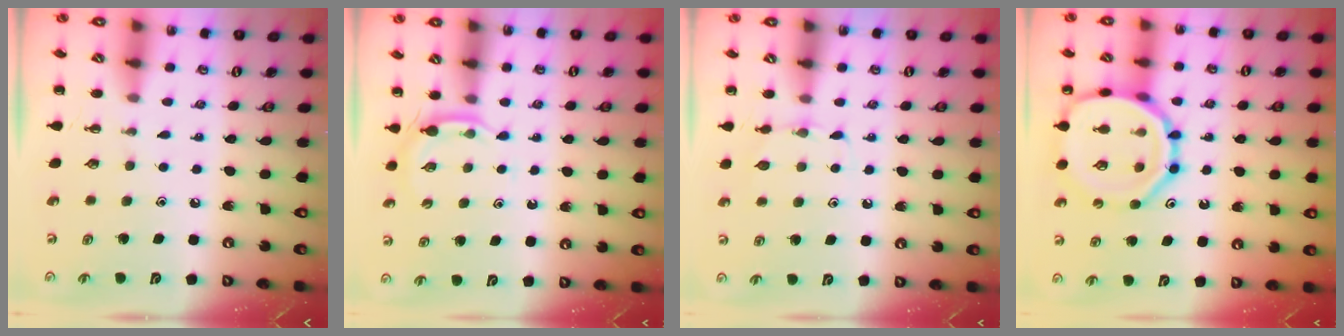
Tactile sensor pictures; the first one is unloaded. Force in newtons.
{"total": 3.1, "press": 2.9, "slide": 1.1}
{"total": 4.9, "press": 4.6, "slide": 1.5}
{"total": 16.8, "press": 16.6, "slide": 2.5}